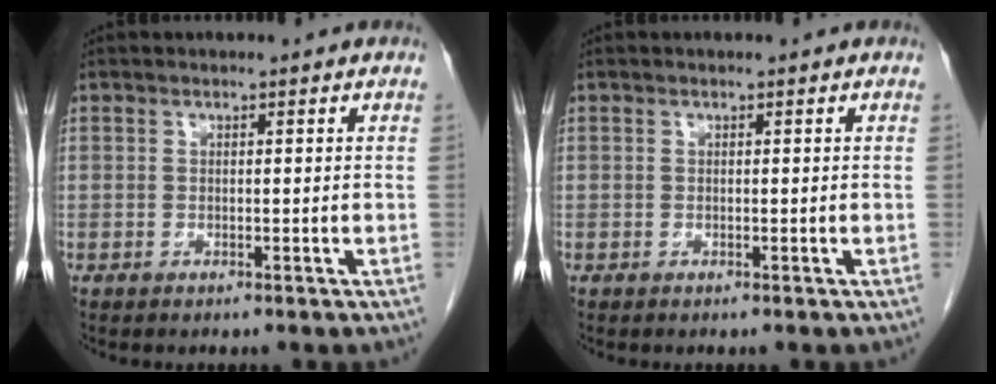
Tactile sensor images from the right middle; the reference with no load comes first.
{"total": 0.0}